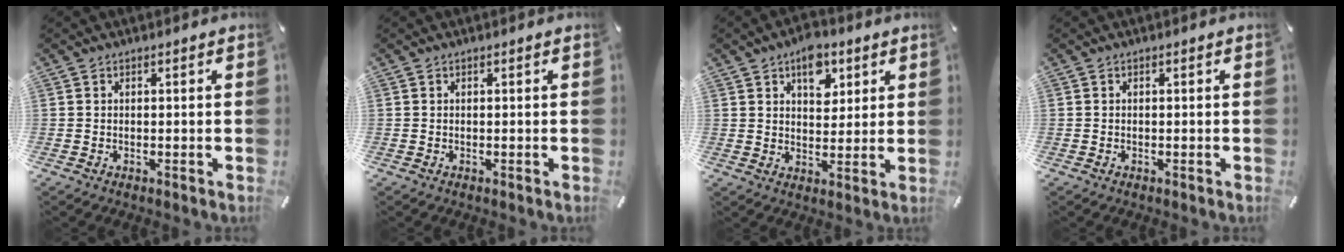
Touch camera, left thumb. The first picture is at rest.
{"total": 0.0}
{"total": 8.8, "force": [4.4, 5.8, 4.9], "torque": [-0.053, -0.014, 0.074]}
{"total": 0.0}